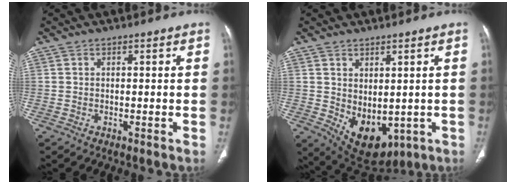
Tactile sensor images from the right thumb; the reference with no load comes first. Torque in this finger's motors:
{"motor_torque": [-0.38, 0.76, 0.26, 0.51, 0.08]}